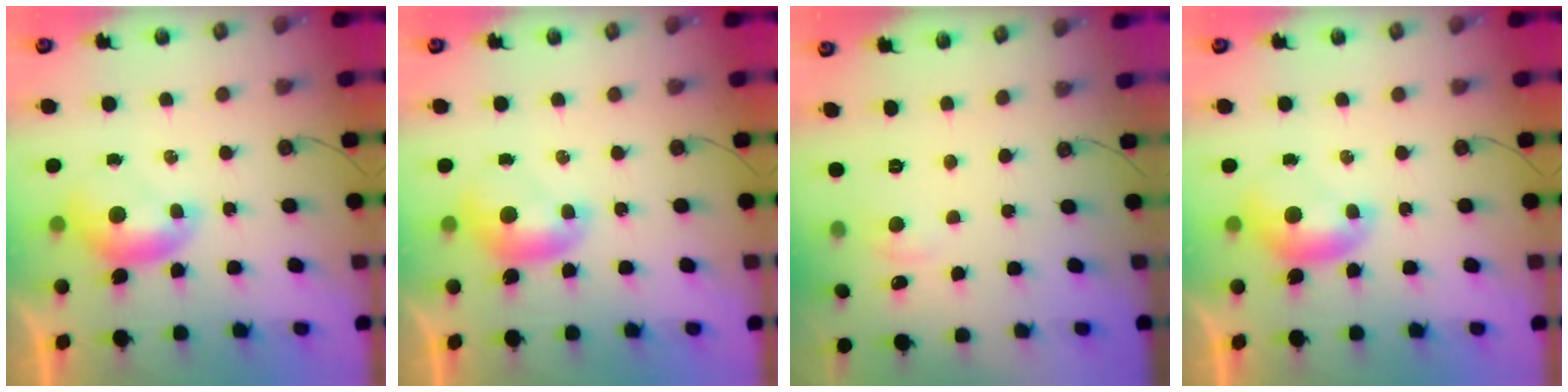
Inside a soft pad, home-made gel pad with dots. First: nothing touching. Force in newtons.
{"total": 0.0}
{"total": 0.8, "press": 0.3, "slide": 0.8}
{"total": 0.0}